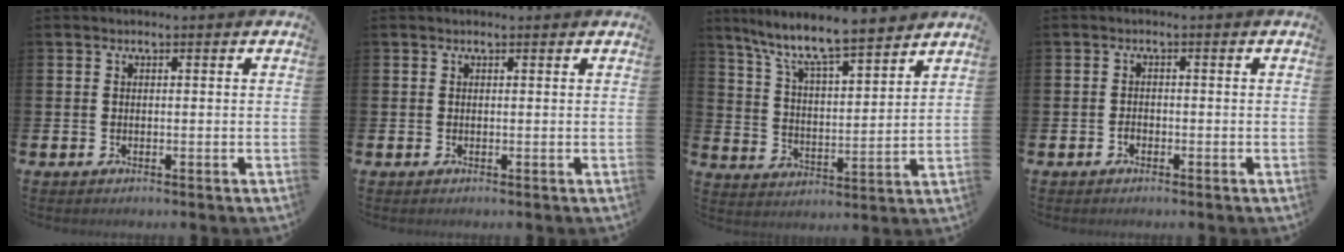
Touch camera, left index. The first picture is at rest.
{"total": 0.0}
{"total": 8.7, "force": [8.0, 0.7, 3.4], "torque": [-0.099, -0.054, 0.138]}
{"total": 1.1, "force": [-0.6, 0.8, 0.4], "torque": [-0.006, -0.002, -0.012]}